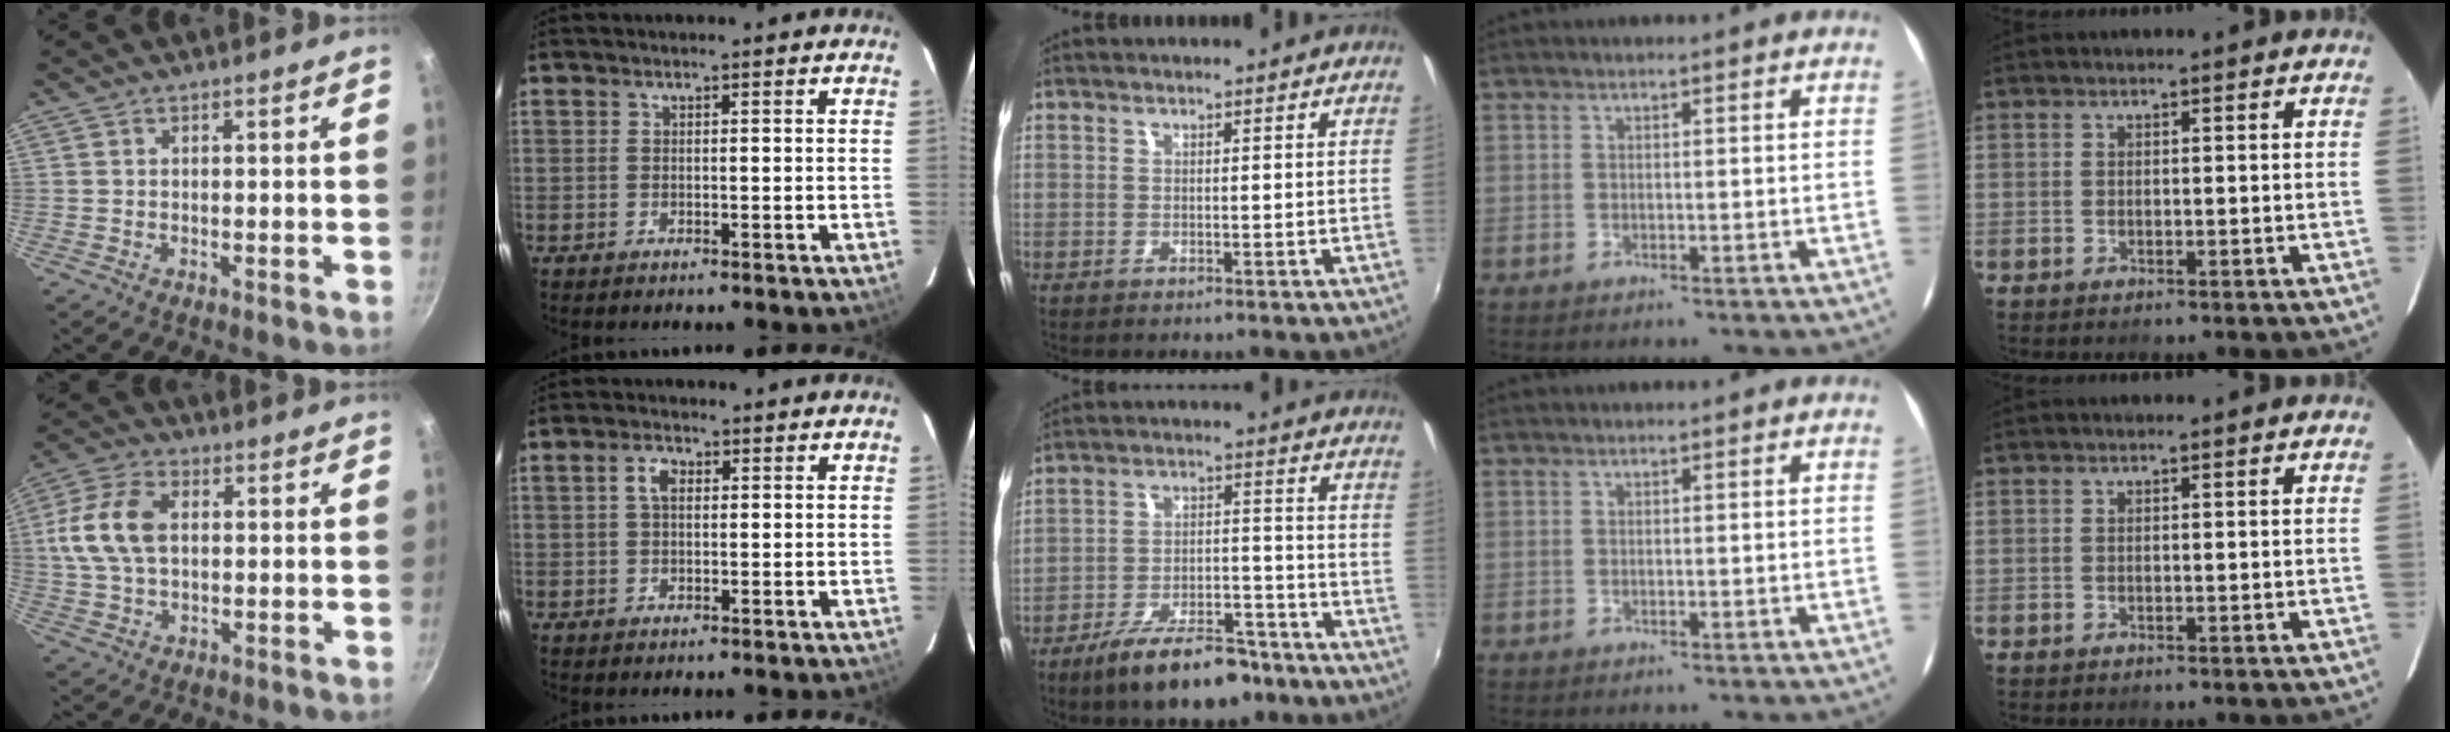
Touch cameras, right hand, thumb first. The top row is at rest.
{"thumb": {"total": 11.8, "force": [1.6, 7.5, 9.0], "torque": [-0.172, 0.017, 0.021]}, "index": {"total": 2.9, "force": [0.6, 1.8, 2.2], "torque": [-0.043, 0.010, 0.012]}, "middle": {"total": 14.2, "force": [-10.6, 5.1, 8.0], "torque": [-0.149, 0.002, -0.159]}}